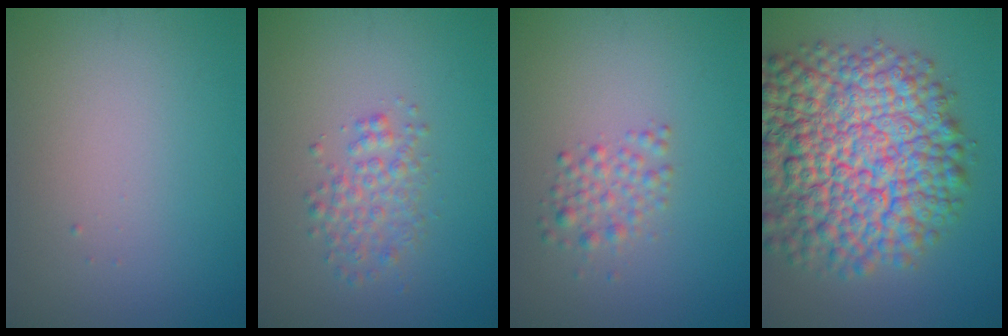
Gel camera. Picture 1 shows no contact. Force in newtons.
{"total": 2.5, "press": 2.5, "slide": 0.0}
{"total": 2.0, "press": 2.0, "slide": 0.1}
{"total": 14.7, "press": 14.7, "slide": 0.5}